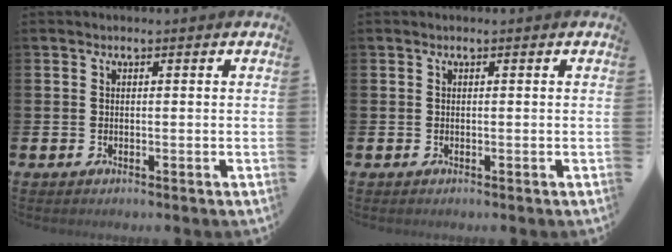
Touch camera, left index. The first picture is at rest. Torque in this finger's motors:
{"motor_torque": [0.00, 0.00, 0.00, -0.01]}